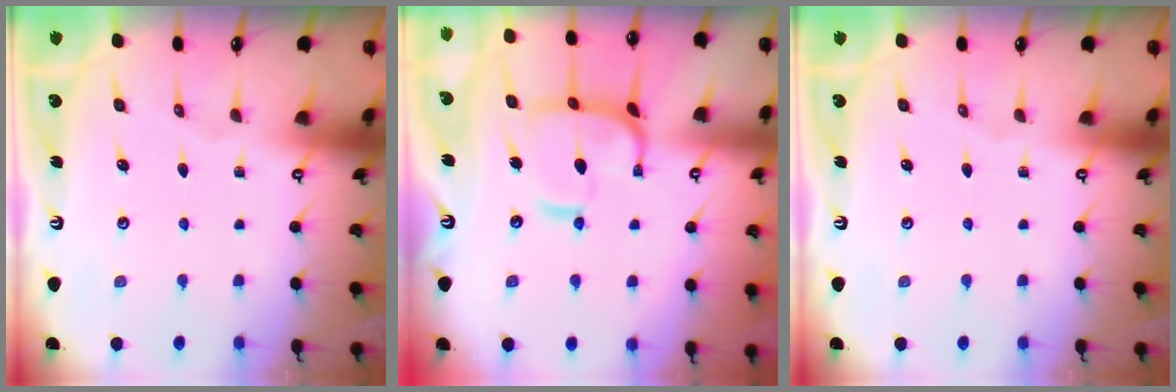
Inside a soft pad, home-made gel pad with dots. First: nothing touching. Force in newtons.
{"total": 10.8, "press": 10.8, "slide": 1.2}
{"total": 0.0}